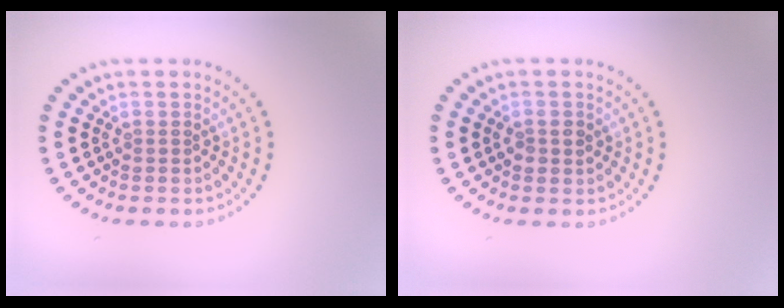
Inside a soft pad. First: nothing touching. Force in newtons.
{"total": 1.4, "press": 1.4, "slide": 0.2}